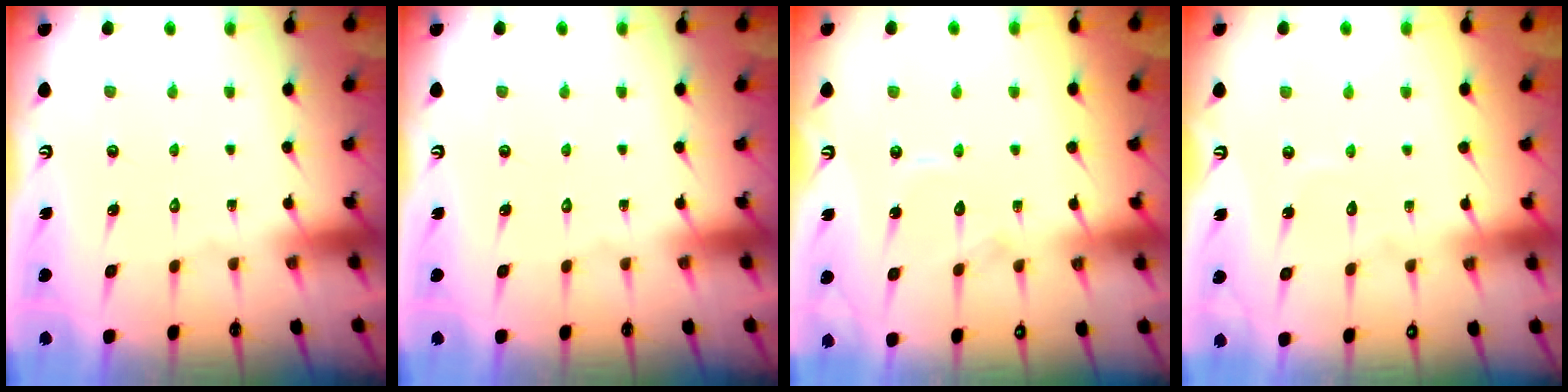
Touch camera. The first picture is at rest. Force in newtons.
{"total": 0.0}
{"total": 6.8, "press": 6.8, "slide": 0.6}
{"total": 3.7, "press": 3.7, "slide": 0.1}